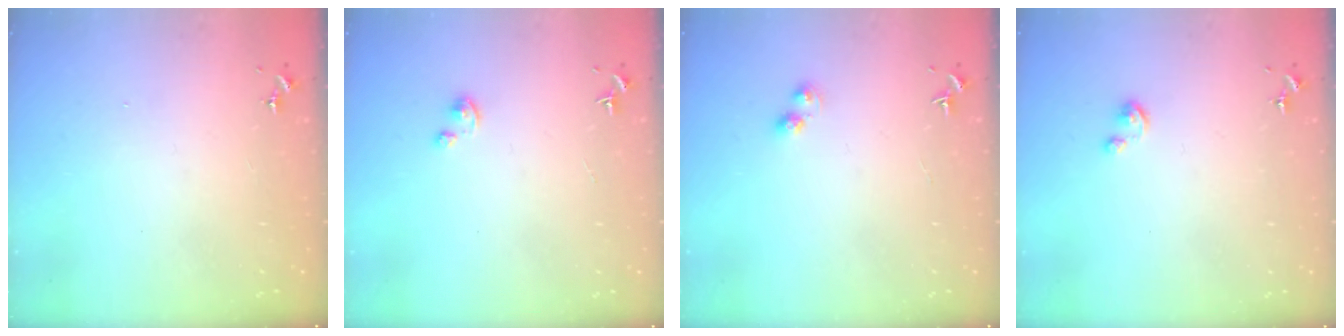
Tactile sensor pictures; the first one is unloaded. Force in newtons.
{"total": 2.6, "press": 2.6, "slide": 0.2}
{"total": 3.8, "press": 3.8, "slide": 0.5}
{"total": 2.8, "press": 2.8, "slide": 0.2}